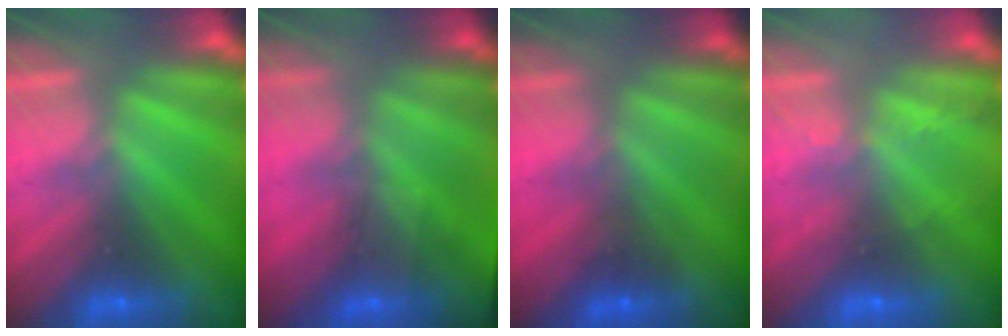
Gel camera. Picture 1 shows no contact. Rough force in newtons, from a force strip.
{"total": 4.5}
{"total": 1.2}
{"total": 2.1}